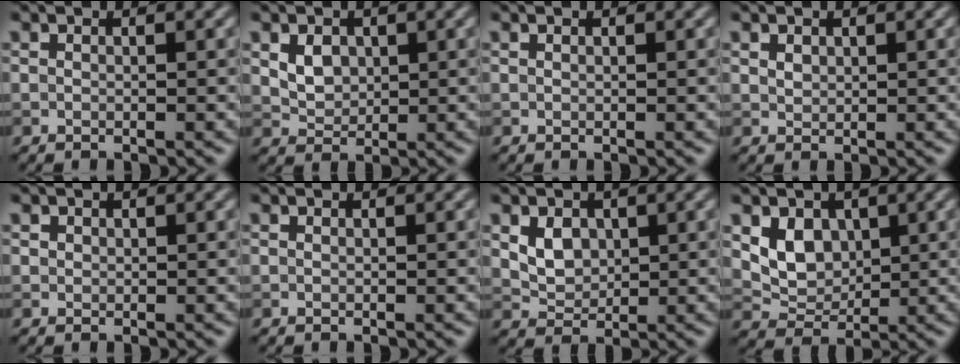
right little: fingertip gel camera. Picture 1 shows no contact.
{"total": 2.3, "force": [0.6, 1.9, 1.3], "torque": [-0.029, -0.003, 0.009]}
{"total": 0.0}
{"total": 0.8, "force": [0.4, 0.6, 0.3], "torque": [-0.010, -0.002, 0.010]}
{"total": 0.6, "force": [0.2, 0.5, 0.0], "torque": [0.002, -0.003, 0.005]}
{"total": 0.0}
{"total": 2.7, "force": [0.6, 2.2, 1.5], "torque": [-0.033, -0.005, 0.014]}
{"total": 3.8, "force": [1.2, 3.0, 2.0], "torque": [-0.041, -0.010, 0.023]}